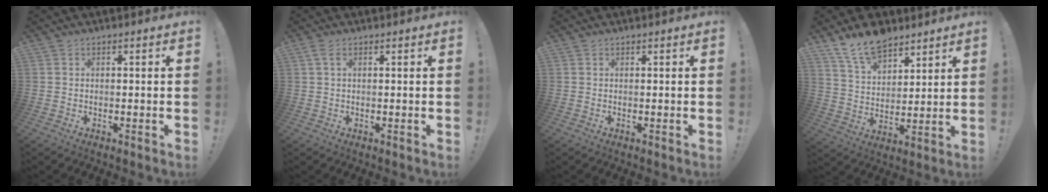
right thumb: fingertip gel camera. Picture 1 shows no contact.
{"total": 2.3, "force": [1.0, 0.8, 1.9], "torque": [-0.042, 0.005, 0.018]}
{"total": 0.0}
{"total": 12.4, "force": [9.9, 5.7, 4.7], "torque": [-0.095, -0.064, 0.189]}